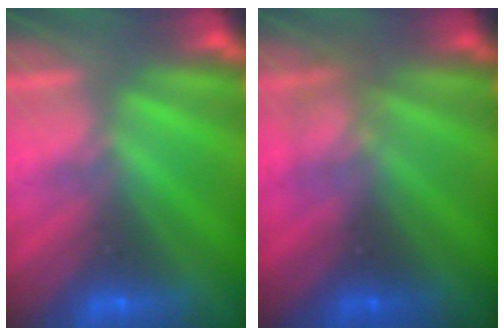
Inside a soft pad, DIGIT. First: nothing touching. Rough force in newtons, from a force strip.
{"total": 2.4}